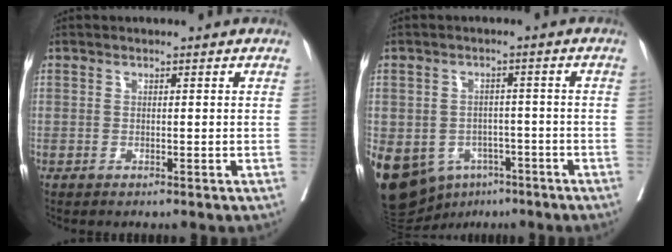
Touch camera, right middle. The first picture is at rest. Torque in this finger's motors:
{"motor_torque": [1.22, -0.92, 1.05, 0.21]}